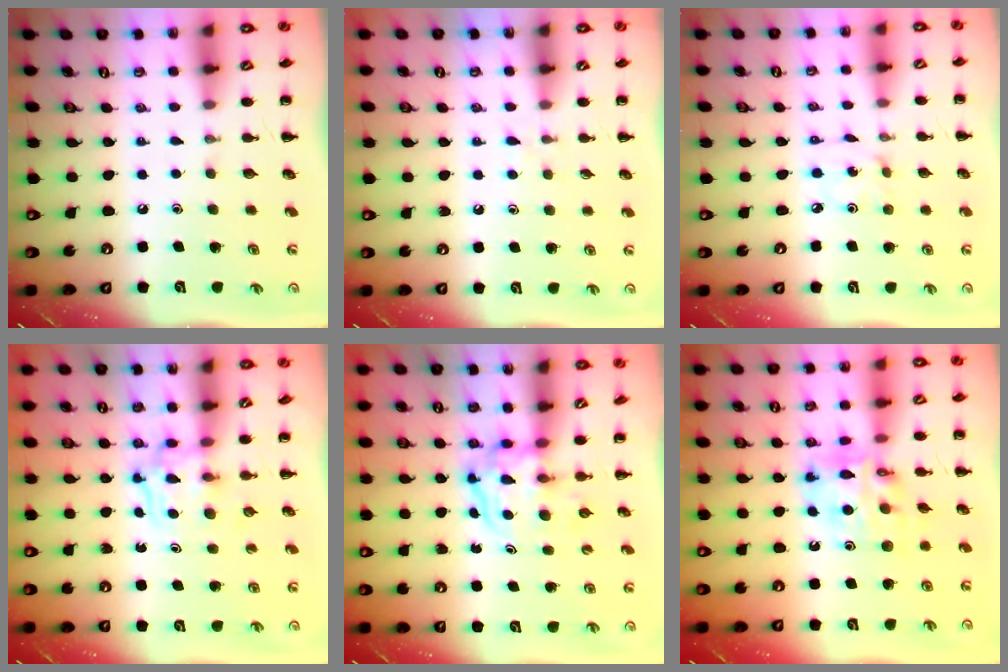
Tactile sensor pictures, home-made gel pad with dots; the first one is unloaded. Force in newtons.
{"total": 3.7, "press": 3.4, "slide": 1.5}
{"total": 1.5, "press": 1.4, "slide": 0.5}
{"total": 3.9, "press": 3.9, "slide": 0.3}
{"total": 3.8, "press": 3.8, "slide": 0.3}
{"total": 11.3, "press": 11.0, "slide": 2.7}